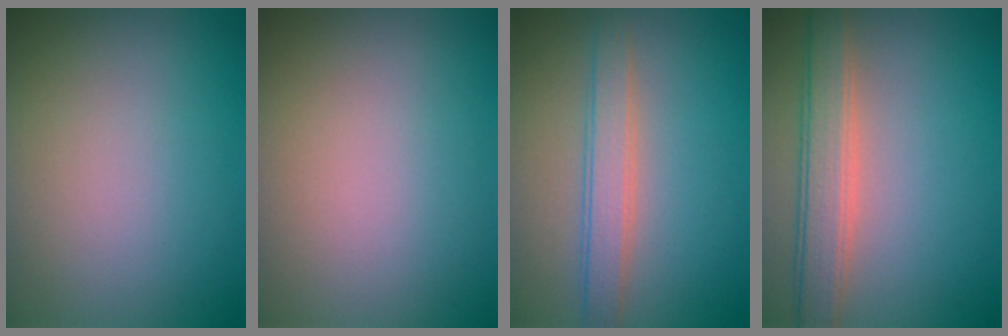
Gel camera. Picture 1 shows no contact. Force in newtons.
{"total": 0.0}
{"total": 2.9, "press": 2.9, "slide": 0.1}
{"total": 4.2, "press": 4.2, "slide": 0.4}